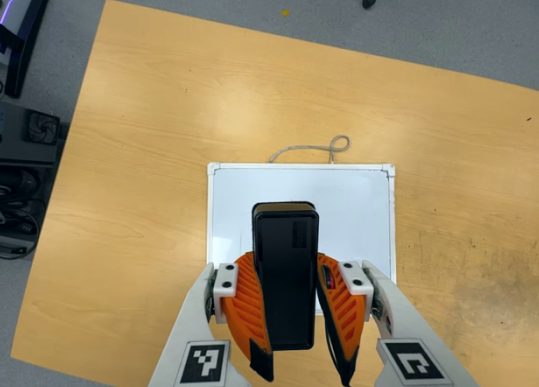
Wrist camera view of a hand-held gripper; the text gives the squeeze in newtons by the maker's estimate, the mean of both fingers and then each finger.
{"total": 10.8, "left": 9.6, "right": 12.1}